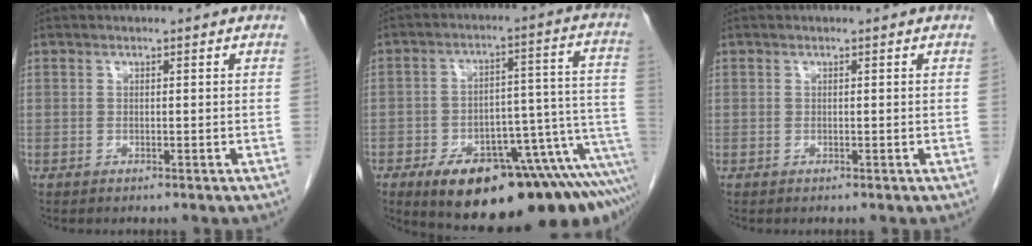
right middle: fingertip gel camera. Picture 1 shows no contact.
{"total": 22.5, "force": [-14.6, 5.4, 16.2], "torque": [-0.132, 0.031, -0.198]}
{"total": 0.0}